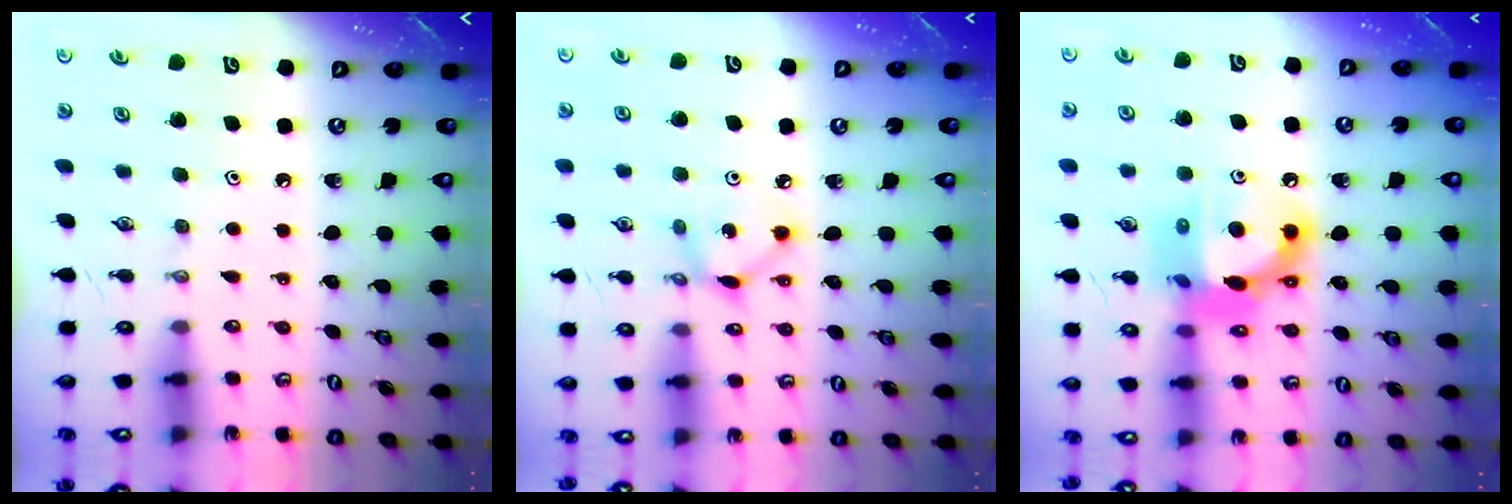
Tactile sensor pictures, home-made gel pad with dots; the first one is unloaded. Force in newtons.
{"total": 4.9, "press": 4.9, "slide": 0.1}
{"total": 14.6, "press": 14.5, "slide": 1.7}